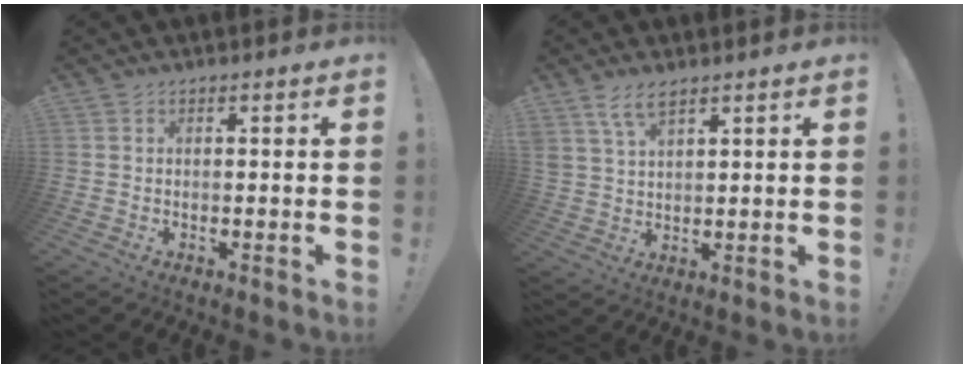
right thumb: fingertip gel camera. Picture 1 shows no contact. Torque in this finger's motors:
{"motor_torque": [-0.27, 0.58, 0.66, 0.58, 0.10]}